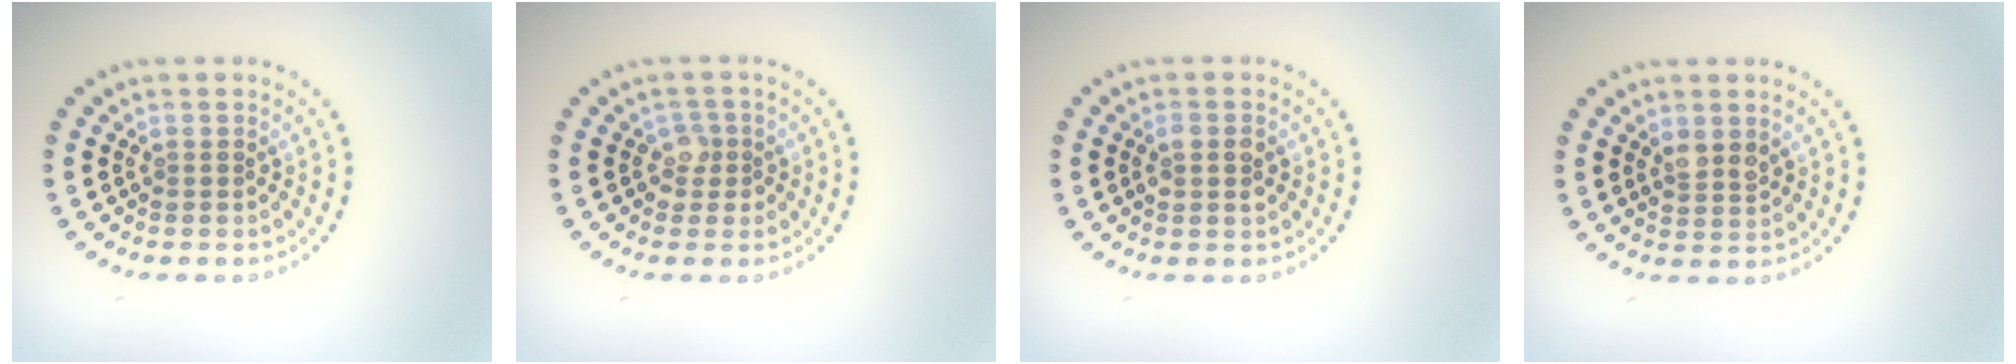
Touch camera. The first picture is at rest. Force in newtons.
{"total": 1.7, "press": 1.4, "slide": 1.0}
{"total": 1.6, "press": 1.6, "slide": 0.2}
{"total": 1.5, "press": 1.5, "slide": 0.5}